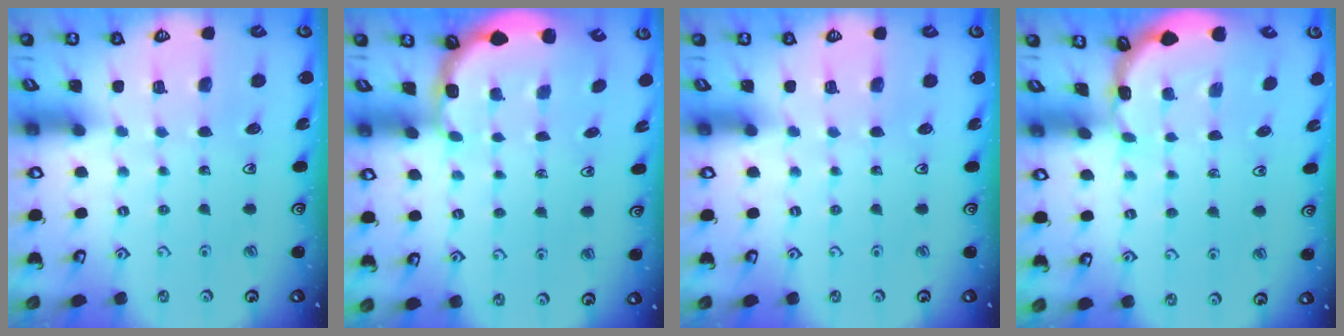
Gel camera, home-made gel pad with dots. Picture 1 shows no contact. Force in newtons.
{"total": 2.8, "press": 2.2, "slide": 1.7}
{"total": 0.0}
{"total": 1.0, "press": 1.0, "slide": 0.2}